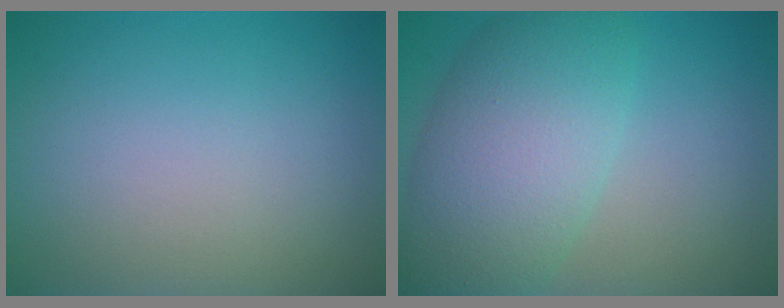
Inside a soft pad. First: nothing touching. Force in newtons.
{"total": 8.2, "press": 8.2, "slide": 0.4}